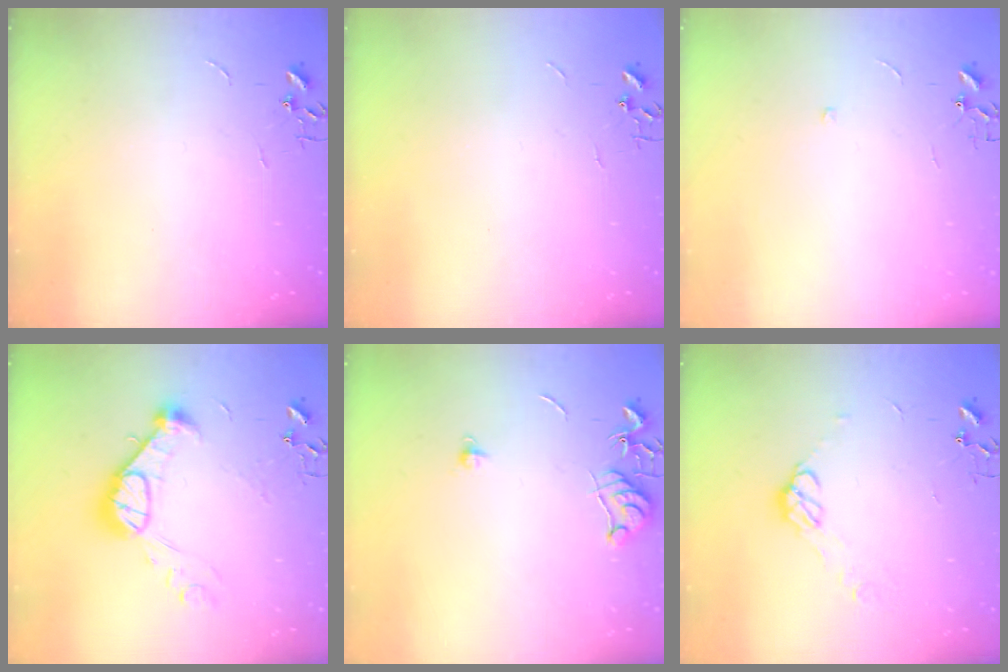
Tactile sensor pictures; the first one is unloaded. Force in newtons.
{"total": 0.0}
{"total": 4.3, "press": 4.2, "slide": 1.3}
{"total": 14.5, "press": 14.4, "slide": 1.2}
{"total": 7.3, "press": 7.3, "slide": 0.7}
{"total": 6.9, "press": 6.9, "slide": 0.5}